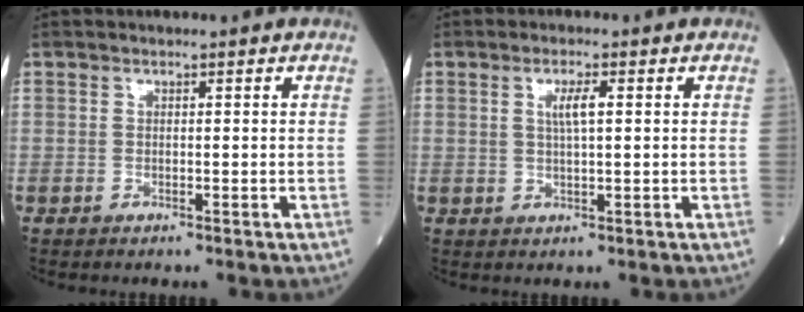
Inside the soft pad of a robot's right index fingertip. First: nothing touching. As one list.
[{"total": 3.1, "force": [0.9, 0.2, 2.9], "torque": [-0.057, 0.001, 0.016]}]